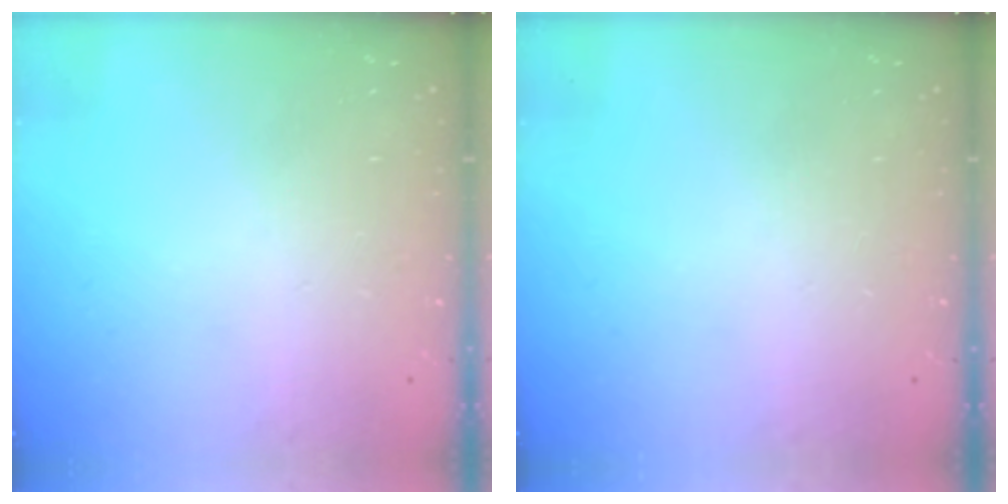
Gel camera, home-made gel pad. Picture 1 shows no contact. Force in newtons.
{"total": 0.0}